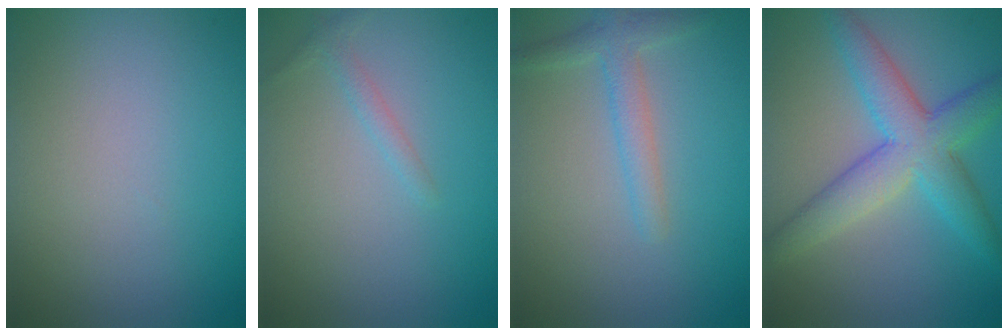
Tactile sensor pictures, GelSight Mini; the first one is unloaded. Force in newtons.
{"total": 1.1, "press": 1.1, "slide": 0.1}
{"total": 2.3, "press": 2.3, "slide": 0.1}
{"total": 6.0, "press": 6.0, "slide": 0.1}